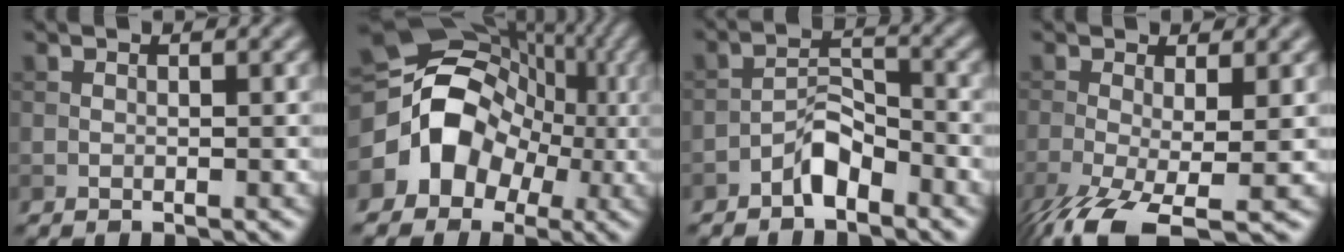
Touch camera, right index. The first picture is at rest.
{"total": 11.0, "force": [-1.7, 9.3, 5.7], "torque": [-0.089, 0.004, -0.057]}
{"total": 3.1, "force": [-2.3, 1.3, 1.6], "torque": [-0.023, 0.015, -0.046]}
{"total": 7.8, "force": [-3.9, 2.4, 6.3], "torque": [-0.137, -0.028, -0.068]}